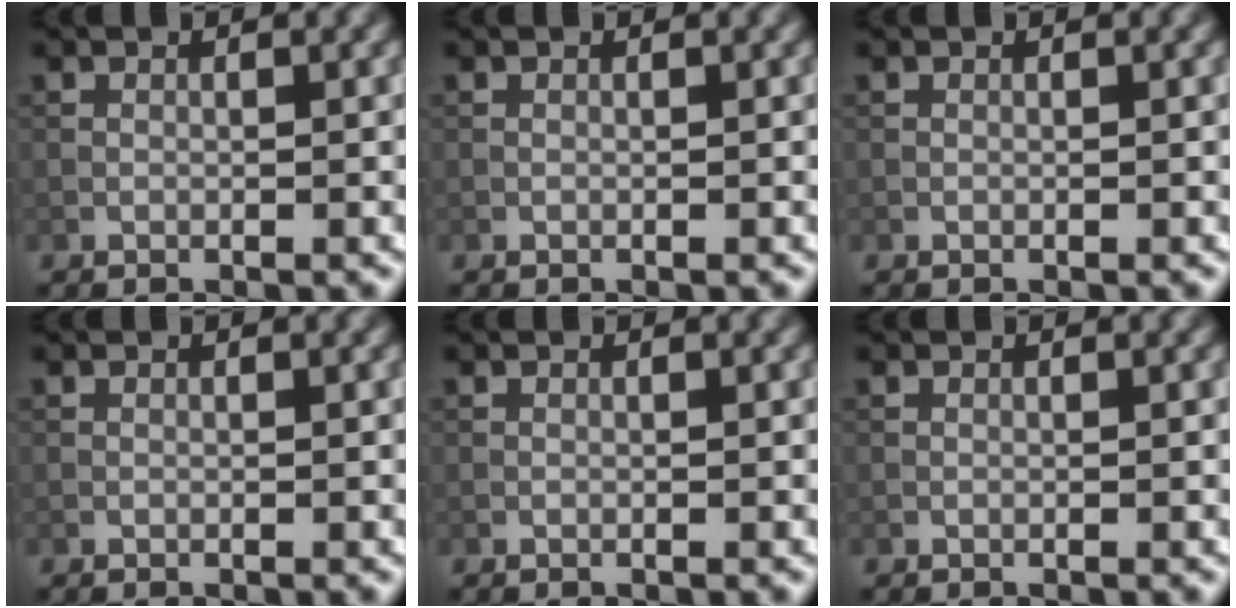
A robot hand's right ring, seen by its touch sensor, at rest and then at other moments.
{"total": 0.0}
{"total": 0.0}
{"total": 0.0}
{"total": 0.0}
{"total": 0.0}